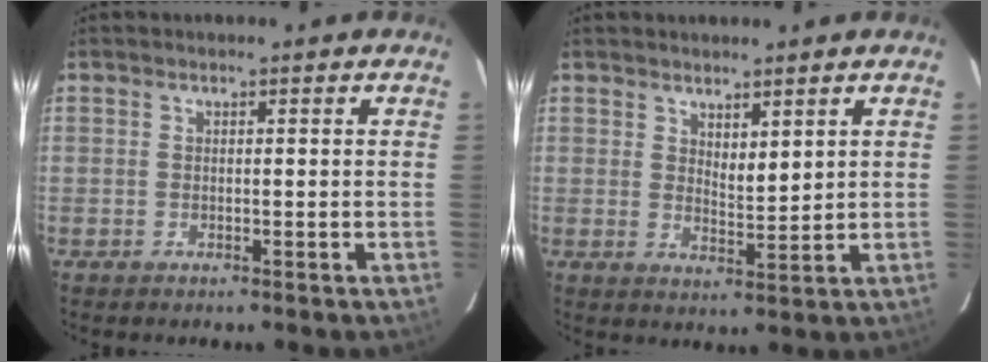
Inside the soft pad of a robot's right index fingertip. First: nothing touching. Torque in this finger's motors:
{"motor_torque": [0.07, 0.13, 0.03, 0.01]}